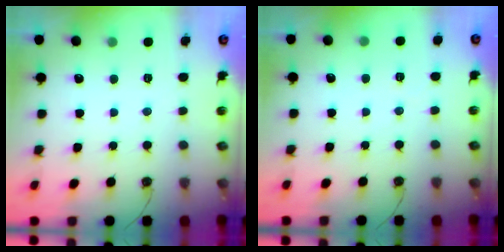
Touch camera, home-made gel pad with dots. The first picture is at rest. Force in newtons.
{"total": 2.1, "press": 1.8, "slide": 1.2}